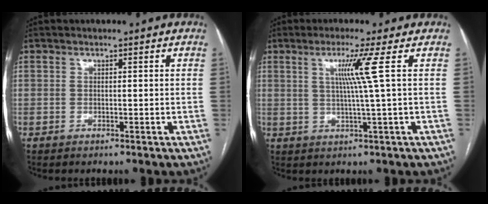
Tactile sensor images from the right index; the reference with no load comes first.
{"total": 5.4, "force": [1.4, -2.0, 4.9], "torque": [-0.095, -0.004, 0.029]}